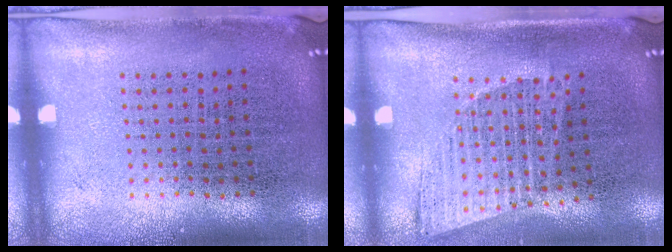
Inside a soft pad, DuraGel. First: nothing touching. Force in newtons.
{"total": 1.2, "press": 1.1, "slide": 0.6}